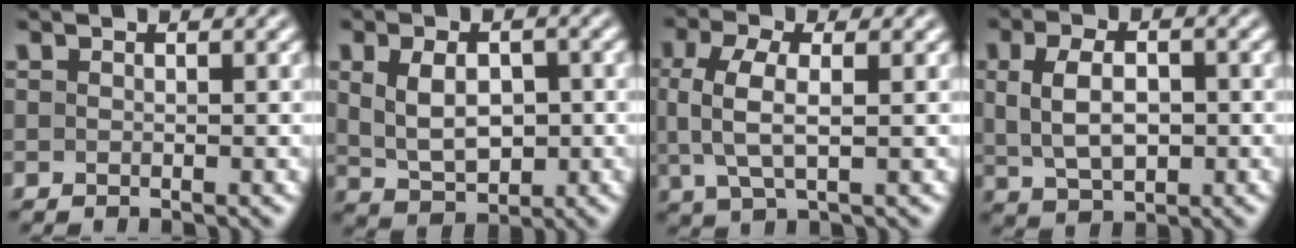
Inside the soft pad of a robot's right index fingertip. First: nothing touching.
{"total": 5.7, "force": [-0.1, 4.0, 4.1], "torque": [-0.071, -0.014, 0.008]}
{"total": 4.3, "force": [0.3, 2.0, 3.8], "torque": [-0.091, -0.012, 0.016]}
{"total": 5.1, "force": [-0.1, 3.3, 4.0], "torque": [-0.070, -0.006, 0.008]}